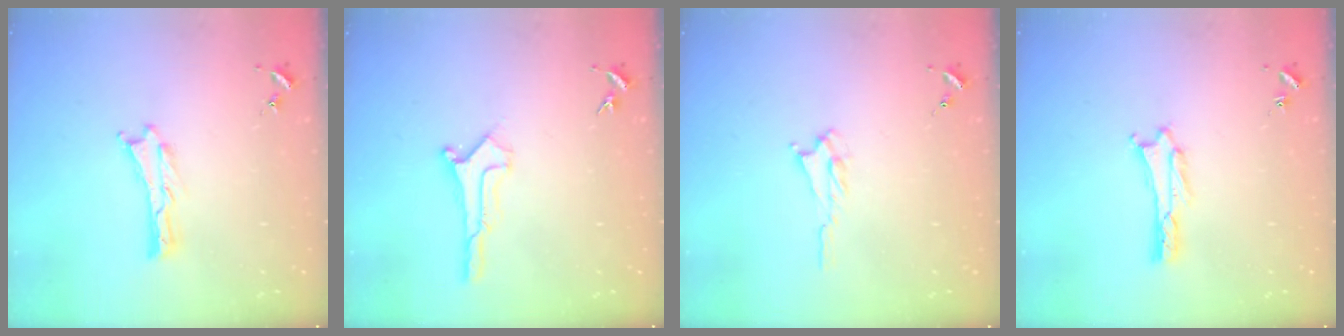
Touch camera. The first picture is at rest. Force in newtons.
{"total": 0.9, "press": 0.9, "slide": 0.1}
{"total": 1.6, "press": 1.5, "slide": 0.4}
{"total": 1.8, "press": 1.8, "slide": 0.2}